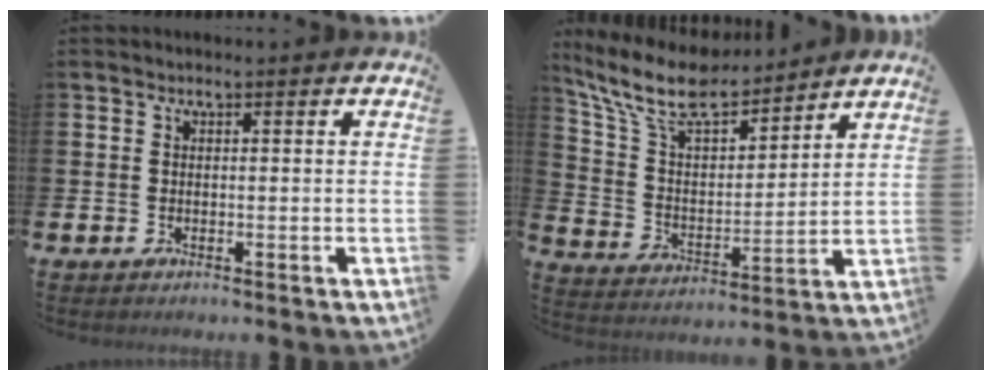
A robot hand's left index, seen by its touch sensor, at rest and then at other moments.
{"total": 10.9, "force": [9.5, 2.9, 4.5], "torque": [-0.134, -0.051, 0.169]}